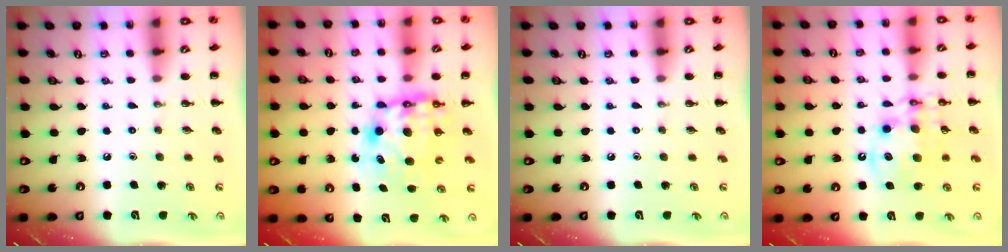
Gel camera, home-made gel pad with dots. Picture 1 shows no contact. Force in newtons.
{"total": 8.5, "press": 8.2, "slide": 2.2}
{"total": 0.0}
{"total": 12.3, "press": 11.9, "slide": 3.0}